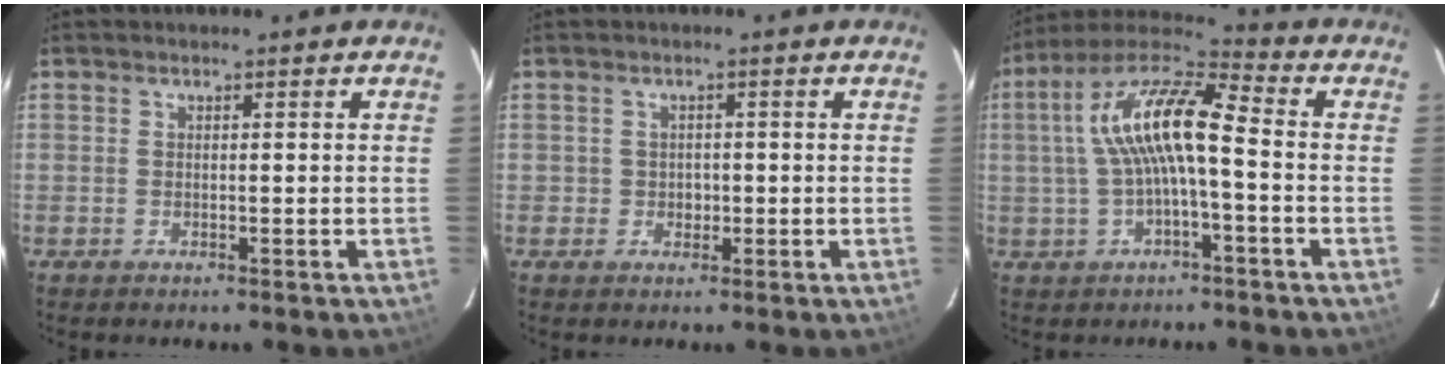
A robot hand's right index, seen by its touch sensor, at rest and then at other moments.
{"total": 2.1, "force": [-0.4, 2.0, 0.1], "torque": [-0.003, 0.006, -0.002]}
{"total": 12.8, "force": [-0.3, 3.4, 12.3], "torque": [-0.238, 0.025, -0.009]}